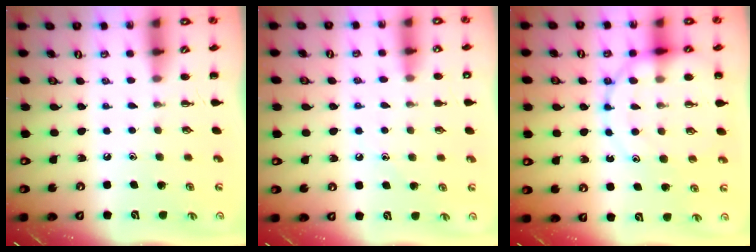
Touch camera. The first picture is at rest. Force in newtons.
{"total": 9.6, "press": 9.3, "slide": 2.5}
{"total": 14.2, "press": 14.0, "slide": 2.4}